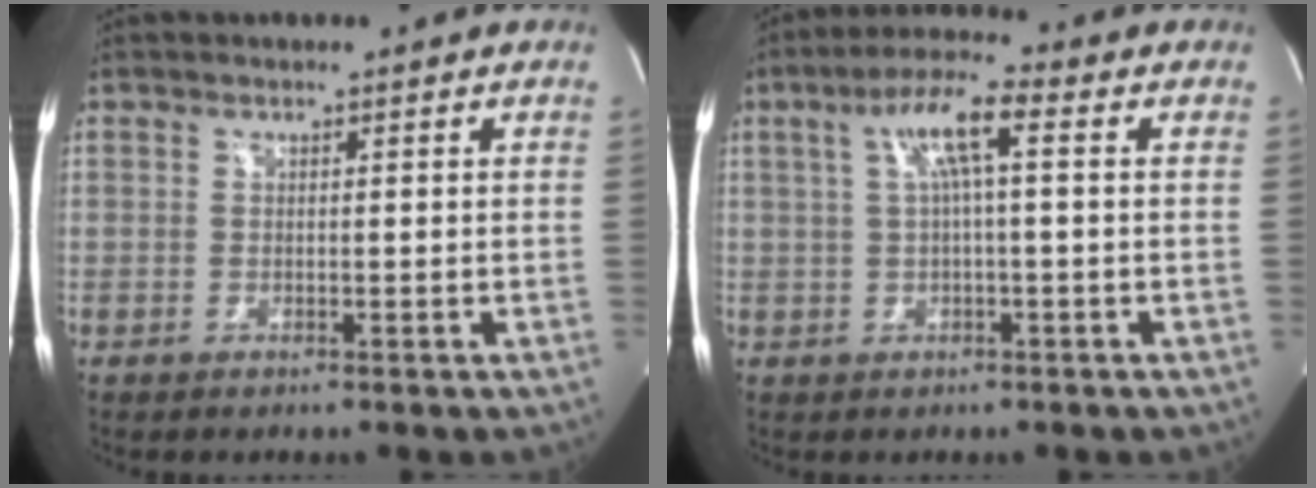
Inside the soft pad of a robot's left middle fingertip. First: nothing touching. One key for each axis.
{"total": 7.1, "fx": 1.8, "fy": 0.7, "fz": 6.8, "tx": -0.129, "ty": 0.024, "tz": 0.033}